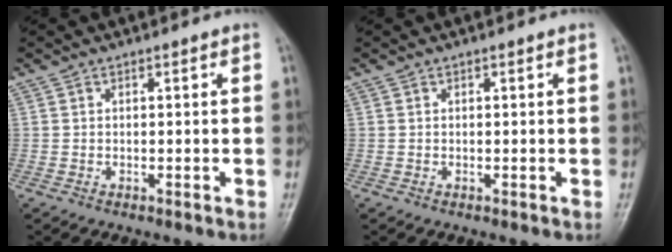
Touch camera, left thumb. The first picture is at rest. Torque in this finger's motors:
{"motor_torque": [0.37, -0.13, -0.07, -0.02, 0.02]}